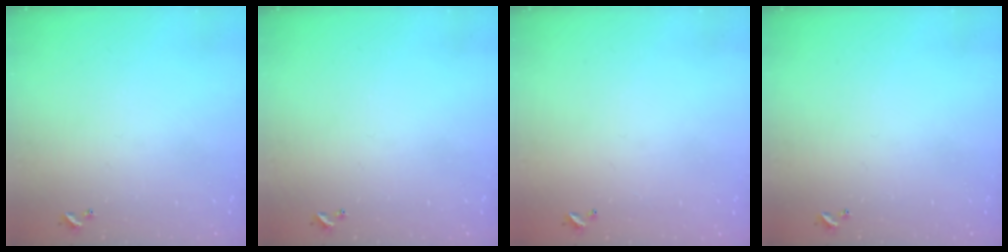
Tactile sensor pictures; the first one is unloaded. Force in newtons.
{"total": 0.0}
{"total": 2.9, "press": 2.9, "slide": 0.1}
{"total": 0.0}